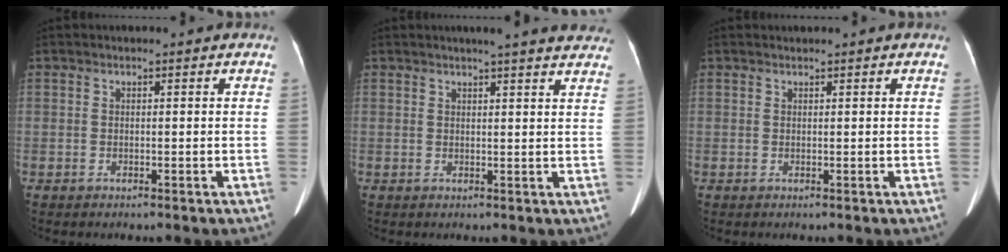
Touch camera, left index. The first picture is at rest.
{"total": 10.9, "force": [9.8, 0.9, 4.8], "torque": [-0.049, 0.004, 0.094]}
{"total": 0.0}